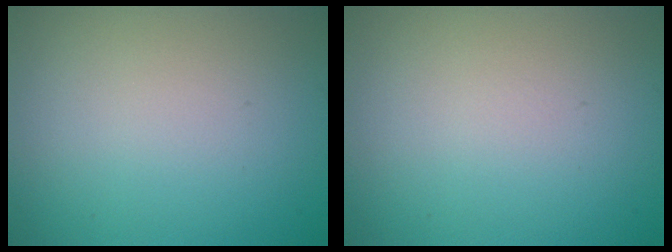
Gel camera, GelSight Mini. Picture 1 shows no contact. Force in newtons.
{"total": 0.0}